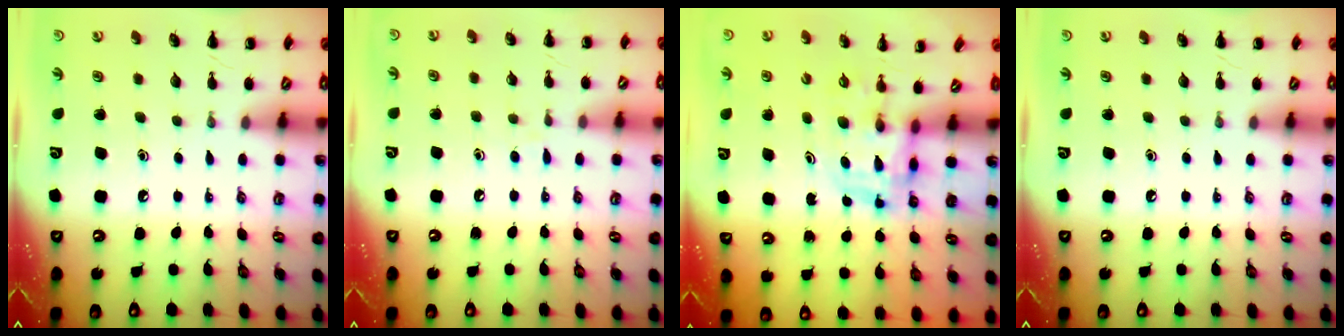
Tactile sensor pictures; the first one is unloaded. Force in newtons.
{"total": 4.9, "press": 4.5, "slide": 1.9}
{"total": 3.6, "press": 3.5, "slide": 0.6}
{"total": 0.0}